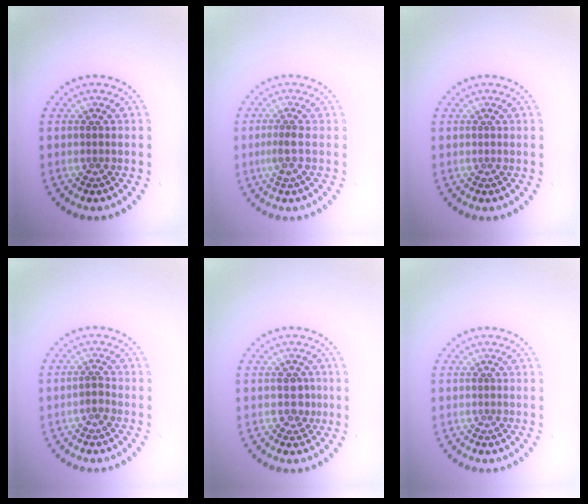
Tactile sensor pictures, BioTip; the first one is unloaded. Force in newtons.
{"total": 1.5, "press": 1.1, "slide": 1.1}
{"total": 0.0}
{"total": 0.7, "press": 0.5, "slide": 0.5}
{"total": 1.5, "press": 1.4, "slide": 0.5}
{"total": 0.0}